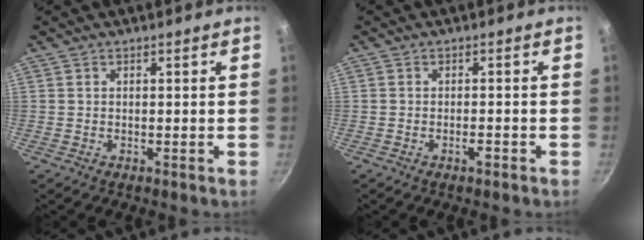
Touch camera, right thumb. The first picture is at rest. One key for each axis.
{"total": 1.7, "fx": -1.0, "fy": 0.5, "fz": 1.3, "tx": -0.019, "ty": 0.009, "tz": -0.018}